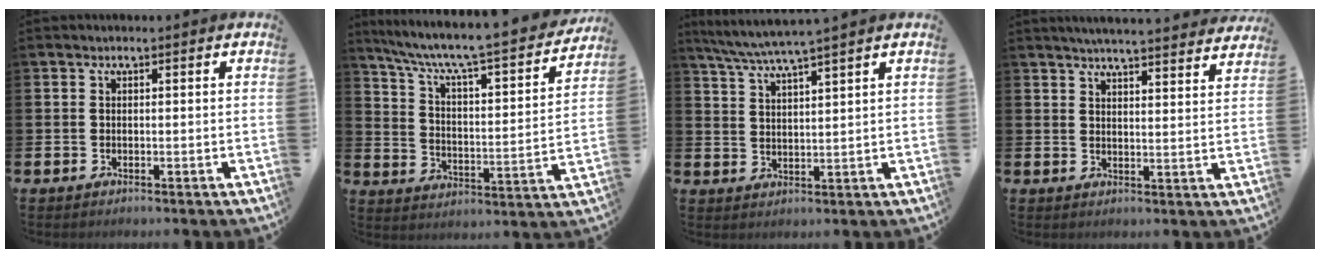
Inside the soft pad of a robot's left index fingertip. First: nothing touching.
{"total": 6.9, "force": [6.2, 0.8, 3.1], "torque": [-0.092, -0.054, 0.097]}
{"total": 5.0, "force": [4.7, -0.5, 1.8], "torque": [-0.053, -0.020, 0.083]}
{"total": 4.9, "force": [4.8, -0.3, 0.7], "torque": [-0.017, -0.032, 0.084]}